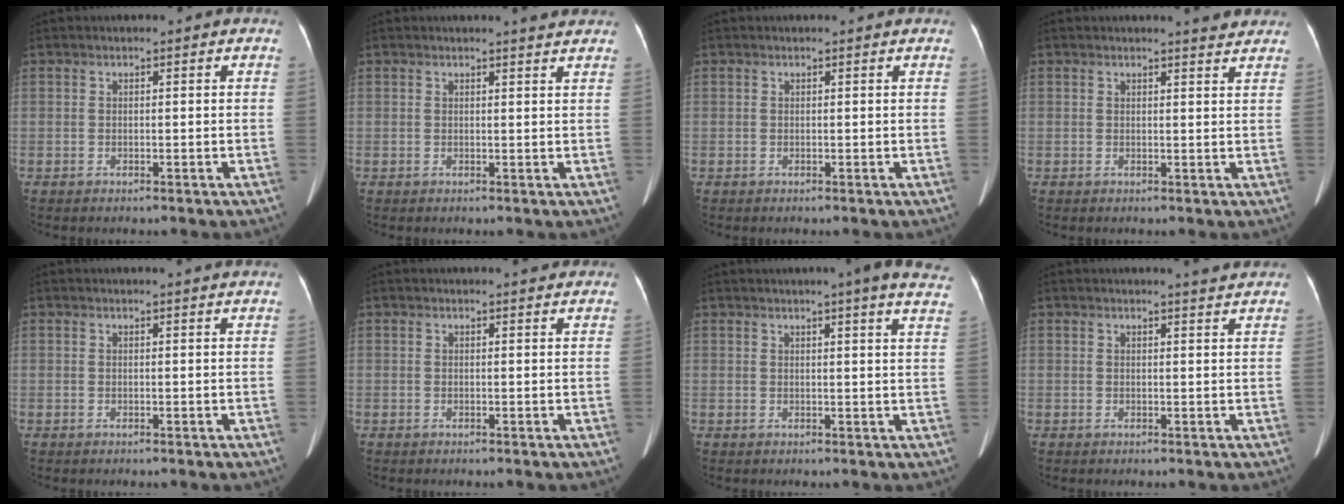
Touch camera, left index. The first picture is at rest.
{"total": 2.4, "force": [2.3, -0.2, 0.6], "torque": [-0.009, -0.005, 0.021]}
{"total": 0.7, "force": [0.7, -0.1, 0.2], "torque": [-0.007, 0.000, 0.010]}
{"total": 2.6, "force": [2.5, -0.1, 0.6], "torque": [-0.011, -0.008, 0.023]}
{"total": 2.3, "force": [2.2, -0.5, 0.7], "torque": [-0.014, 0.000, 0.022]}
{"total": 2.2, "force": [2.1, 0.4, 0.6], "torque": [-0.013, 0.008, 0.022]}
{"total": 10.9, "force": [9.2, -0.3, 5.8], "torque": [-0.064, -0.022, 0.081]}
{"total": 2.3, "force": [2.2, -0.5, 0.5], "torque": [-0.009, -0.008, 0.023]}